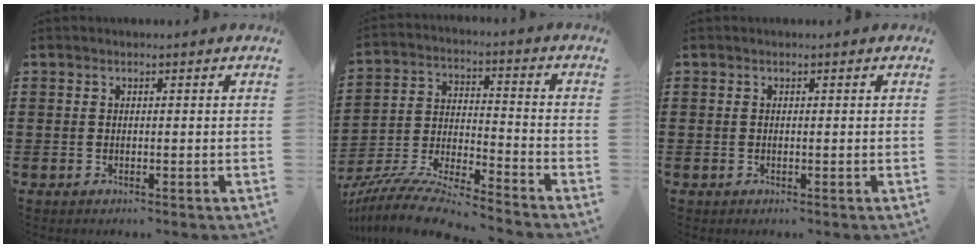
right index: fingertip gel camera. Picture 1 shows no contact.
{"total": 10.1, "force": [-9.5, 0.2, 3.4], "torque": [-0.076, 0.004, -0.191]}
{"total": 0.0}